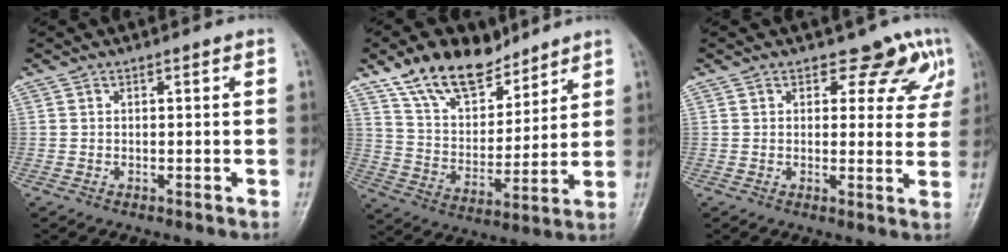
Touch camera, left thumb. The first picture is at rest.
{"total": 14.9, "force": [10.8, 7.8, 6.8], "torque": [-0.079, -0.055, 0.200]}
{"total": 6.5, "force": [4.6, 3.9, 2.3], "torque": [0.008, -0.029, 0.043]}